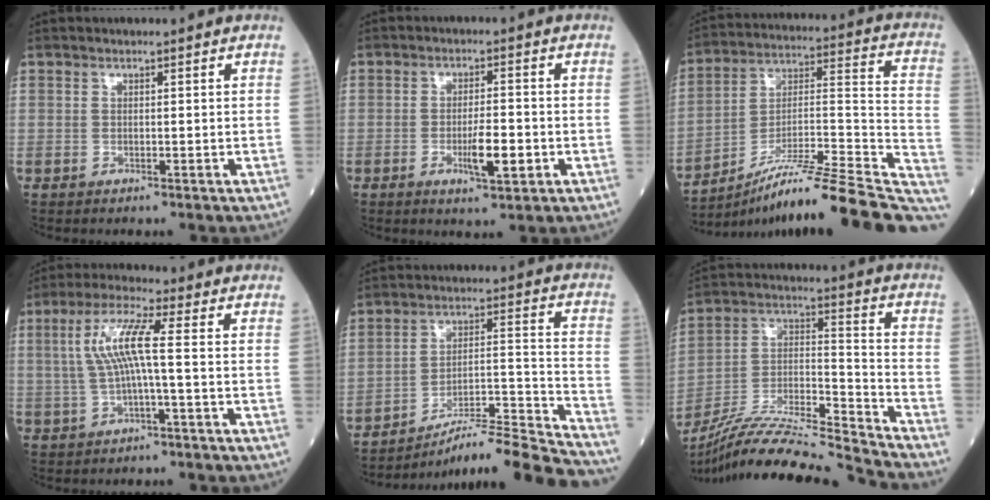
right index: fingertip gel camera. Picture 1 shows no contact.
{"total": 5.5, "force": [-1.7, 0.9, 5.1], "torque": [-0.090, -0.004, -0.021]}
{"total": 25.8, "force": [-20.7, 1.0, 15.4], "torque": [-0.174, 0.008, -0.320]}
{"total": 7.3, "force": [0.5, 0.4, 7.3], "torque": [-0.152, 0.022, 0.011]}
{"total": 20.5, "force": [-19.0, -0.6, 7.6], "torque": [-0.089, 0.019, -0.281]}
{"total": 22.1, "force": [-20.6, -1.3, 8.1], "torque": [-0.171, -0.016, -0.351]}